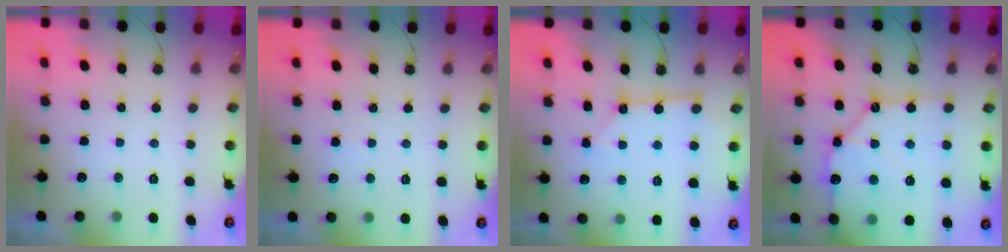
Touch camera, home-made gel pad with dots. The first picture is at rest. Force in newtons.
{"total": 3.9, "press": 3.9, "slide": 0.6}
{"total": 3.2, "press": 3.2, "slide": 0.2}
{"total": 15.3, "press": 15.2, "slide": 2.1}